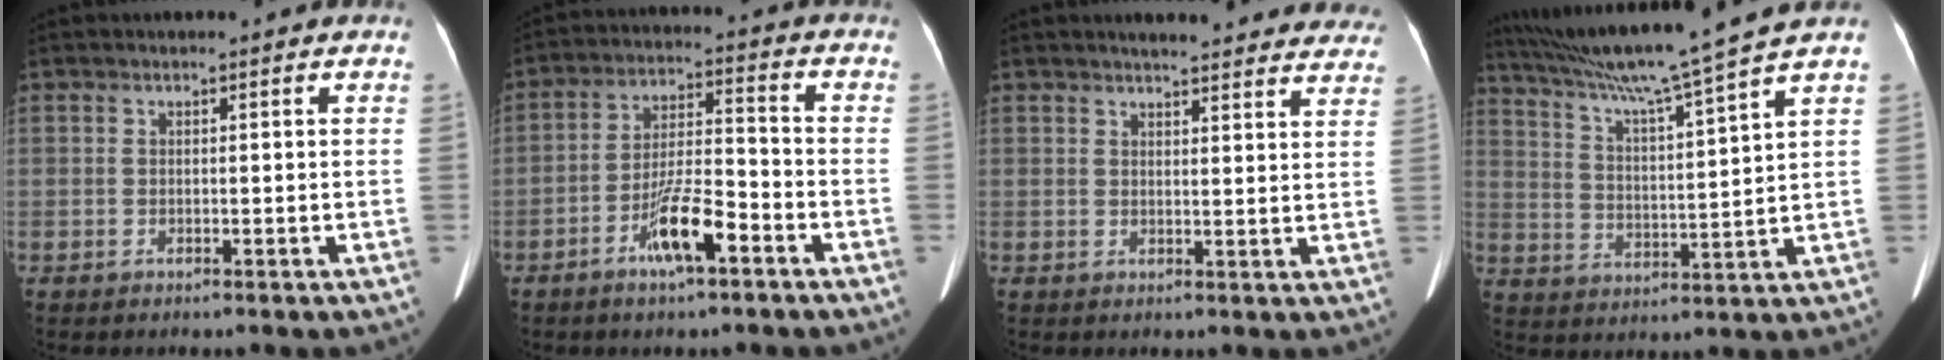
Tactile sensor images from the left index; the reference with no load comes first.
{"total": 8.8, "force": [-4.7, 1.6, 7.3], "torque": [-0.142, 0.001, -0.084]}
{"total": 18.9, "force": [17.4, 3.5, 6.4], "torque": [-0.066, -0.019, 0.192]}
{"total": 15.3, "force": [12.7, -2.8, 8.0], "torque": [-0.138, -0.010, 0.205]}